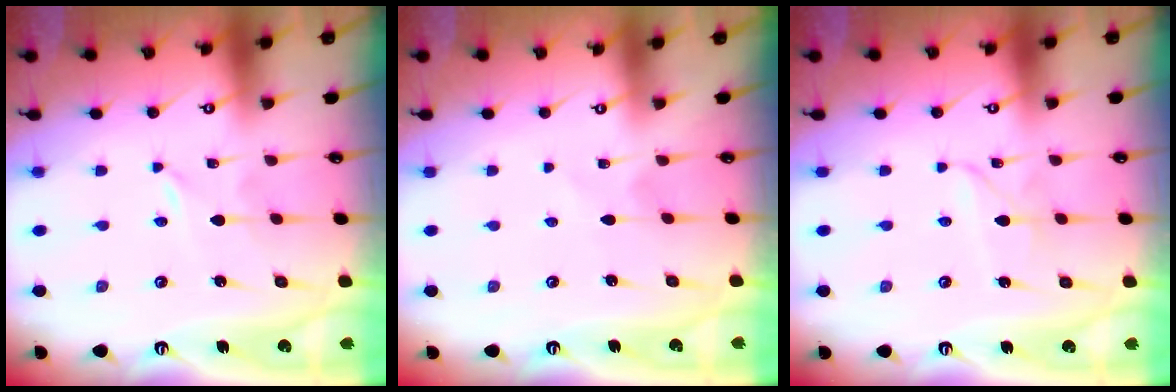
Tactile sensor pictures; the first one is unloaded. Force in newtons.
{"total": 2.3, "press": 2.3, "slide": 0.1}
{"total": 2.6, "press": 2.6, "slide": 0.2}